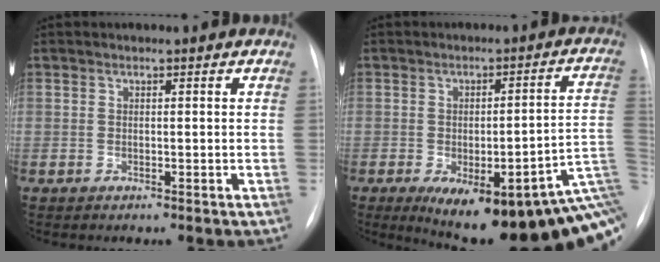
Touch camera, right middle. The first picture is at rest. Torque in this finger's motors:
{"motor_torque": [1.10, -1.04, 0.94, 0.14]}